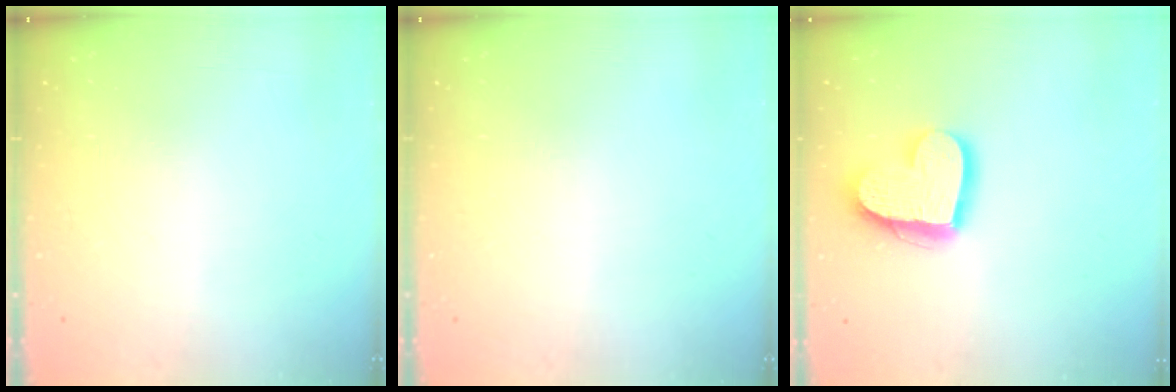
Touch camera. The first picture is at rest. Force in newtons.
{"total": 0.0}
{"total": 16.9, "press": 16.8, "slide": 1.6}